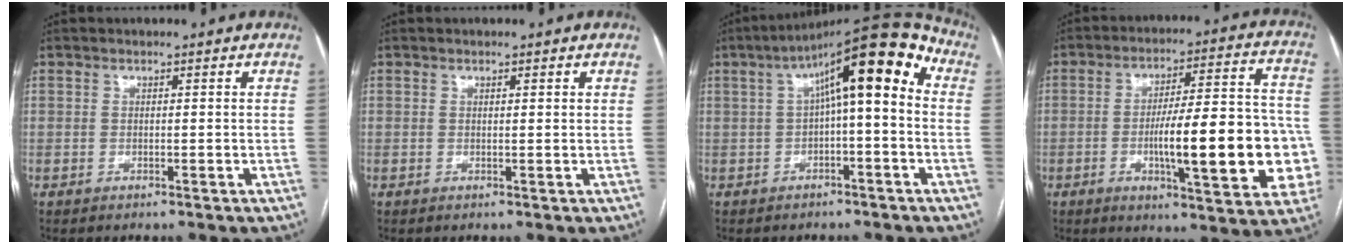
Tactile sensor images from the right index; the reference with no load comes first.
{"total": 0.6, "force": [0.4, 0.0, 0.5], "torque": [-0.009, 0.000, 0.005]}
{"total": 13.5, "force": [2.4, 2.8, 13.0], "torque": [-0.191, 0.059, 0.029]}
{"total": 20.2, "force": [-4.1, 4.0, 19.4], "torque": [-0.223, 0.026, -0.047]}